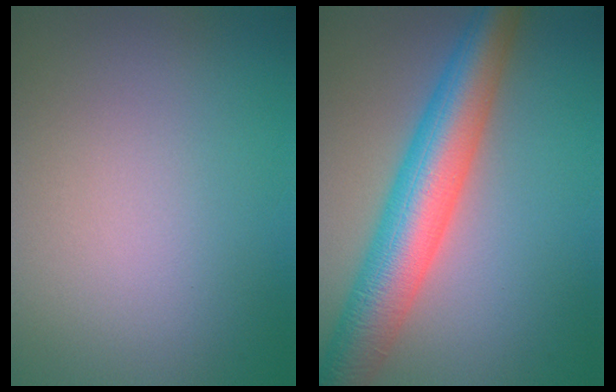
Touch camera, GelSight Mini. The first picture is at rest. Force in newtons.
{"total": 8.4, "press": 8.4, "slide": 0.3}